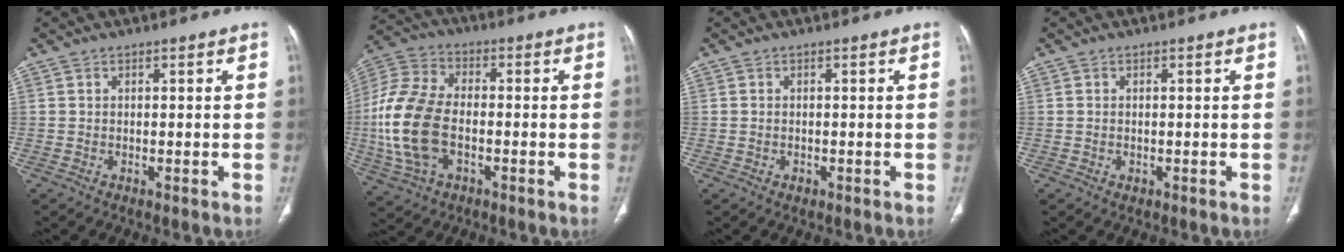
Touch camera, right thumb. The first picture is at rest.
{"total": 16.5, "force": [-2.6, 10.1, 12.8], "torque": [-0.283, 0.017, -0.046]}
{"total": 0.7, "force": [-0.3, 0.6, 0.3], "torque": [-0.008, 0.002, 0.000]}
{"total": 0.6, "force": [-0.1, 0.5, 0.3], "torque": [-0.010, -0.001, 0.003]}